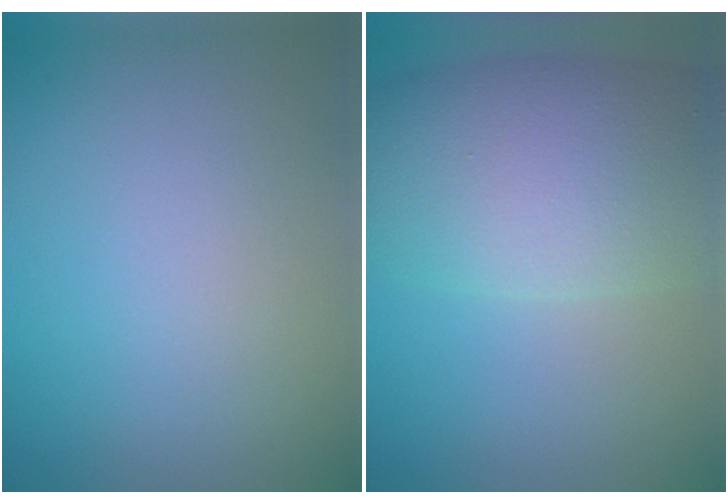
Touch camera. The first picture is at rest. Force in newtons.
{"total": 10.4, "press": 10.3, "slide": 0.4}